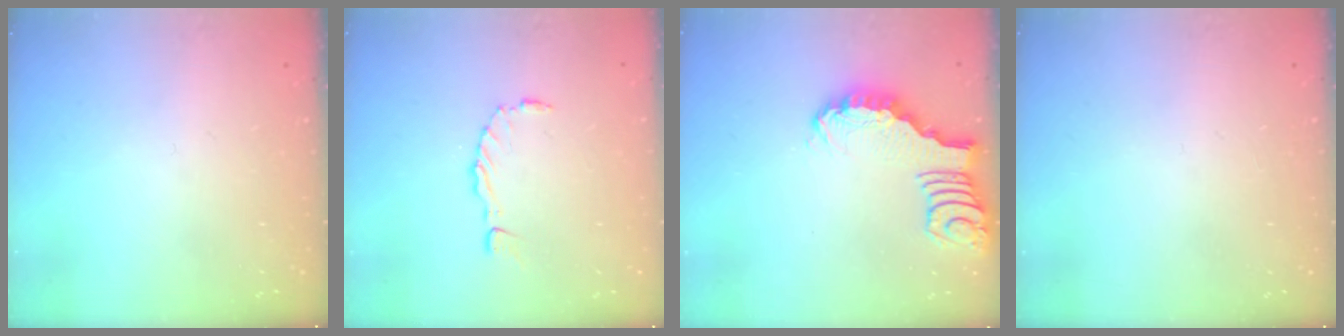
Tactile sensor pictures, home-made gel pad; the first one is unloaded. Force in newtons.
{"total": 1.5, "press": 1.5, "slide": 0.2}
{"total": 2.7, "press": 2.7, "slide": 0.4}
{"total": 0.0}